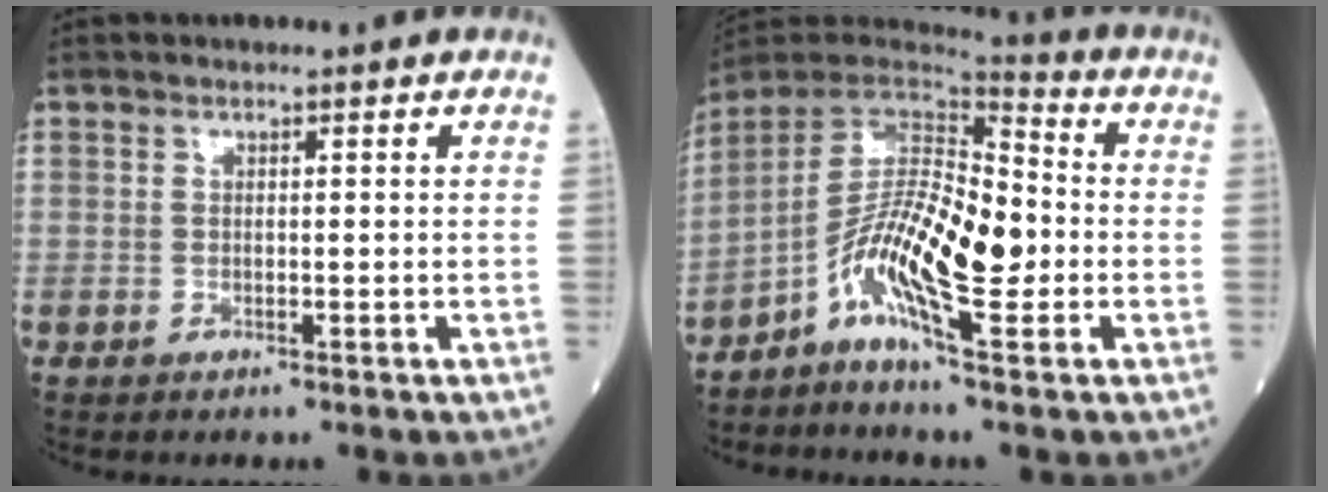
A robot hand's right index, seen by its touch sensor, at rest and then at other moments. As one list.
[{"total": 13.1, "force": [-3.3, 2.6, 12.5], "torque": [-0.230, 0.013, -0.067]}]